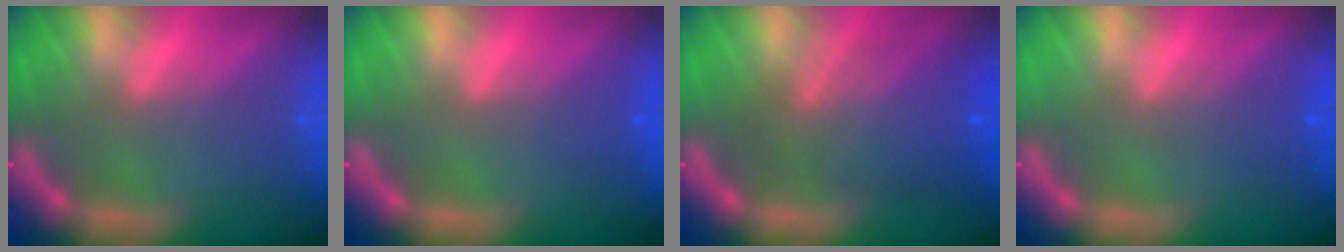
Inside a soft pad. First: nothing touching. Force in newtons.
{"total": 1.5}
{"total": 7.1}
{"total": 2.0}